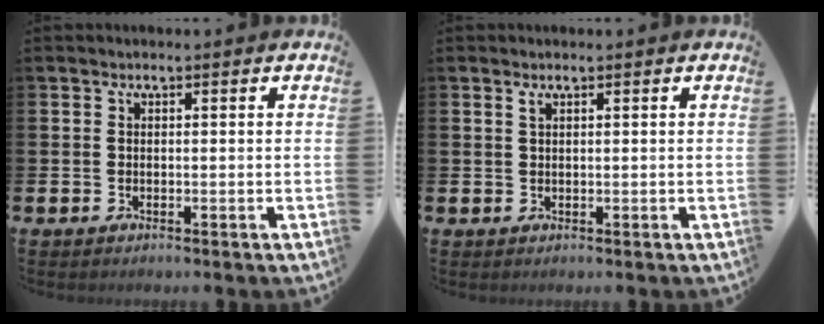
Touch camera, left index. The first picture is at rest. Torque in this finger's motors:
{"motor_torque": [0.17, -0.06, 0.03, 0.04]}